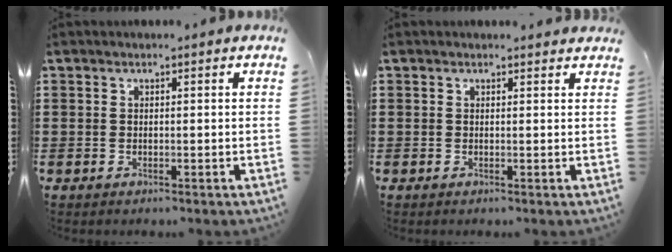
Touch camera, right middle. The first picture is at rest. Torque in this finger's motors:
{"motor_torque": [-0.11, -0.06, 0.03, -0.02]}